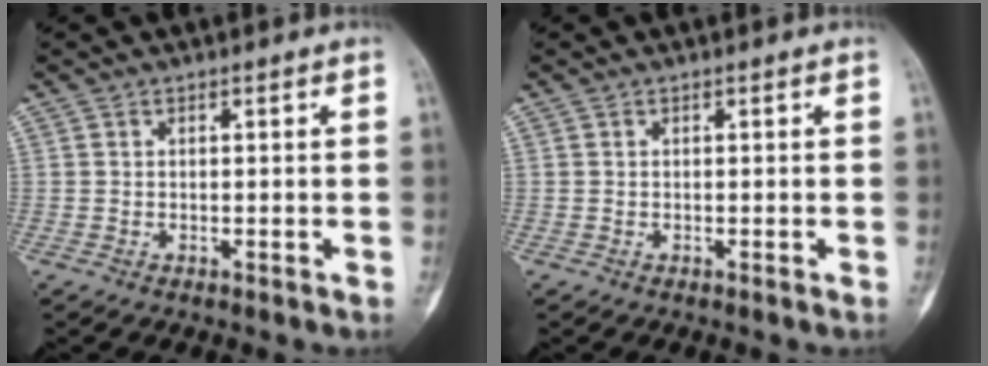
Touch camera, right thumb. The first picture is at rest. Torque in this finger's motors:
{"motor_torque": [0.05, -0.36, 0.34, -0.12, -0.10]}